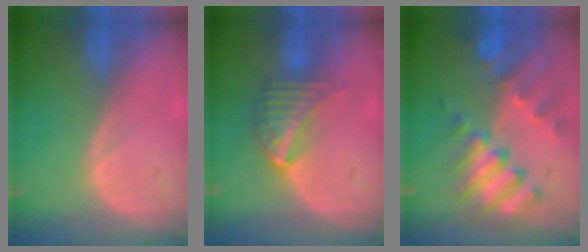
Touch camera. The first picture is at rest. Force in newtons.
{"total": 7.2, "press": 6.3, "slide": 3.3}
{"total": 10.1, "press": 8.8, "slide": 4.9}